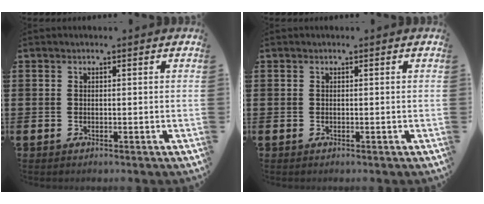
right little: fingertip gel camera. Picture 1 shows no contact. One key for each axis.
{"total": 0.0}